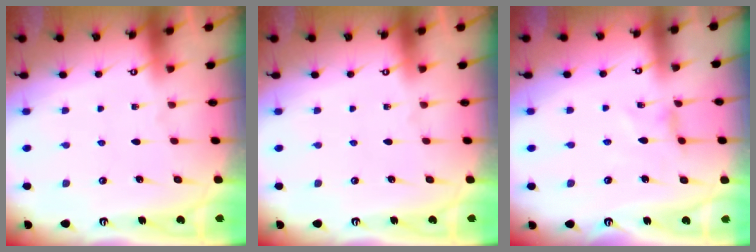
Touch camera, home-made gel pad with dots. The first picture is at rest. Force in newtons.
{"total": 0.0}
{"total": 1.5, "press": 1.5, "slide": 0.3}